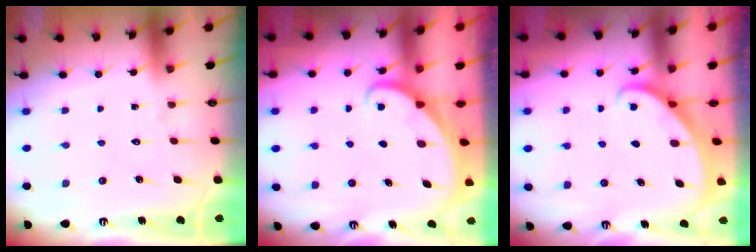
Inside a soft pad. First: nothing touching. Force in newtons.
{"total": 1.8, "press": 1.8, "slide": 0.1}
{"total": 2.0, "press": 2.0, "slide": 0.0}